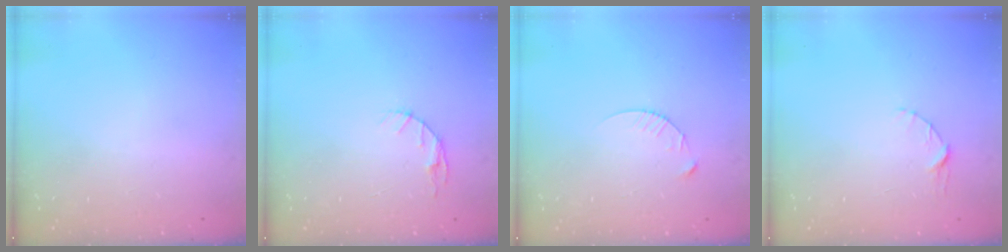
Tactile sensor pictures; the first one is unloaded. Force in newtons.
{"total": 5.0, "press": 4.9, "slide": 0.6}
{"total": 4.7, "press": 4.7, "slide": 0.6}
{"total": 3.8, "press": 3.8, "slide": 0.4}